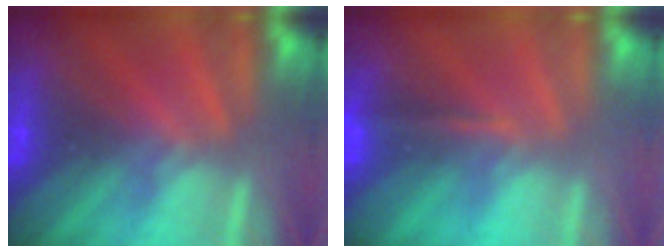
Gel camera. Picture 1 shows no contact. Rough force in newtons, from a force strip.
{"total": 1.1}